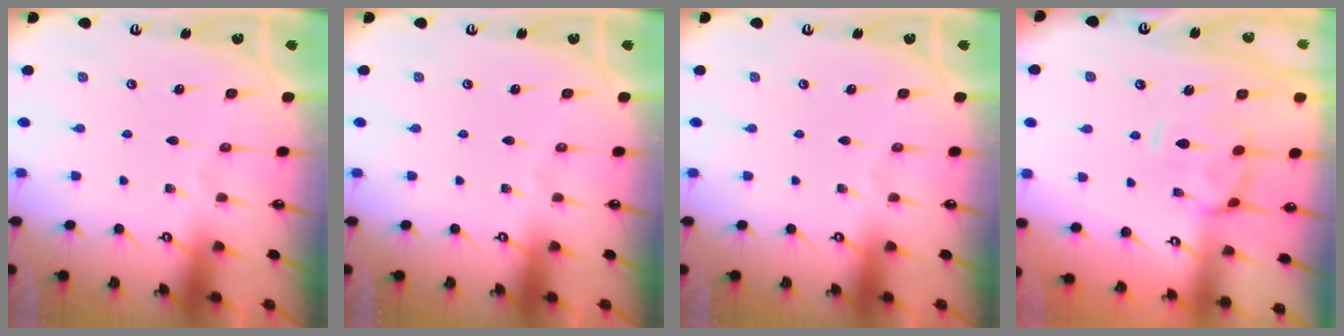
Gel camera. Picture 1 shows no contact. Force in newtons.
{"total": 0.0}
{"total": 0.0}
{"total": 1.7, "press": 1.5, "slide": 0.8}